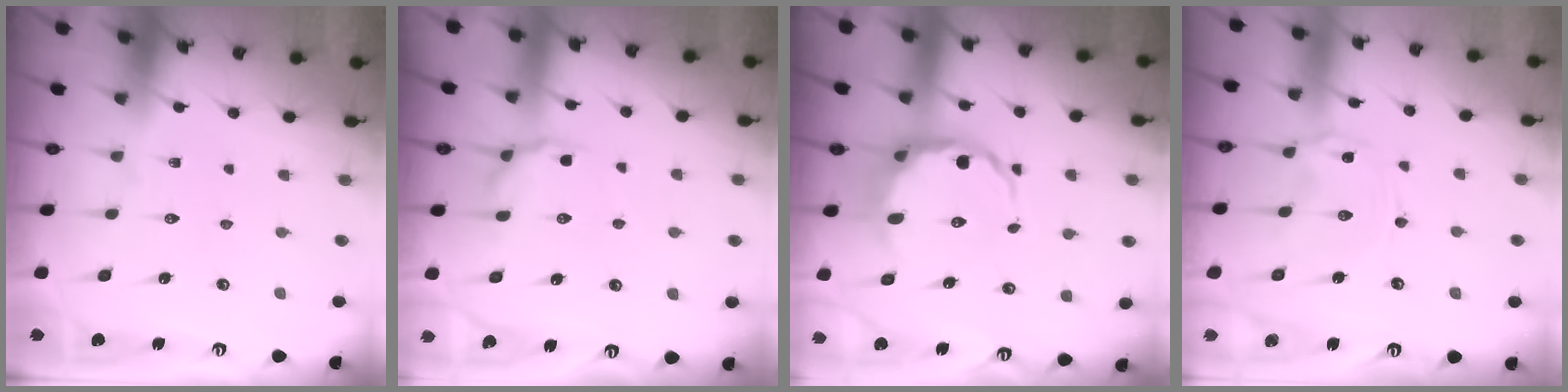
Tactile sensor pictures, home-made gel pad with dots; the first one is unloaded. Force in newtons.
{"total": 4.9, "press": 4.6, "slide": 1.8}
{"total": 8.4, "press": 8.0, "slide": 2.5}
{"total": 1.4, "press": 1.3, "slide": 0.3}